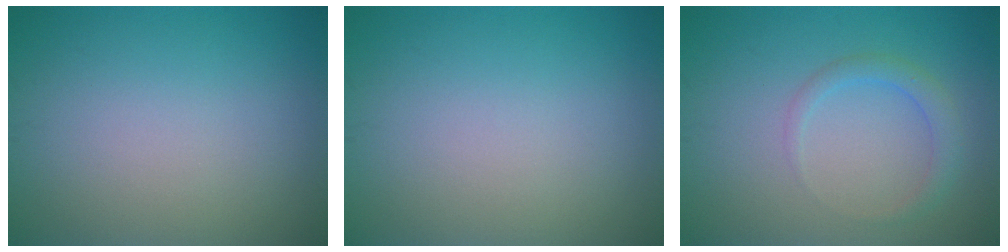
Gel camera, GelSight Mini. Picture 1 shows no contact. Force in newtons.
{"total": 0.0}
{"total": 1.9, "press": 1.9, "slide": 0.1}